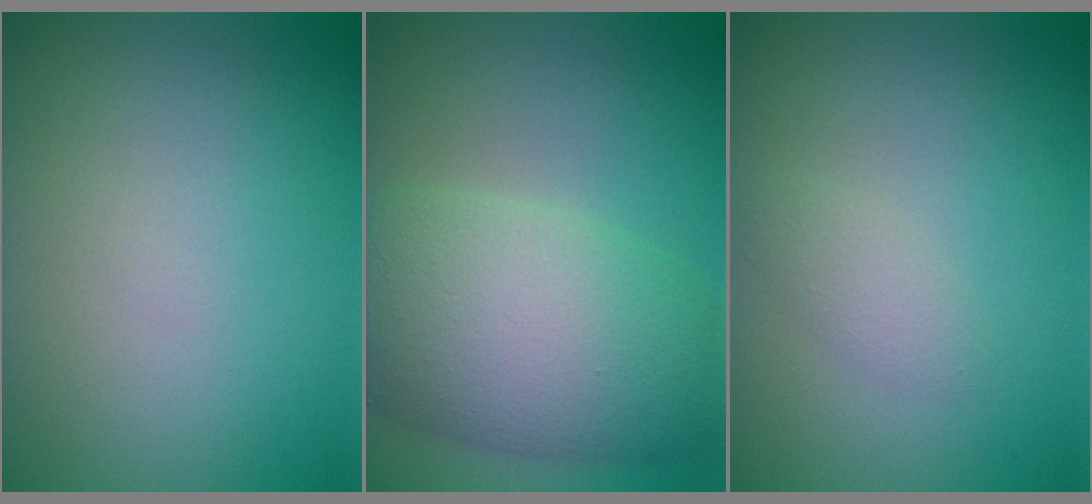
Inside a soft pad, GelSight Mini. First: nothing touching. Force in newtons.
{"total": 10.0, "press": 10.0, "slide": 0.4}
{"total": 1.3, "press": 1.3, "slide": 0.0}